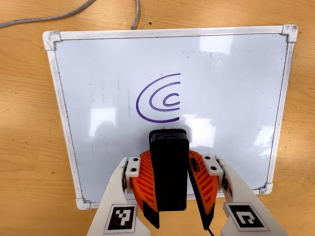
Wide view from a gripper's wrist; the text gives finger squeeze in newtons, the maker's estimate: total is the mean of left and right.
{"total": 9.2, "left": 8.5, "right": 10.0}